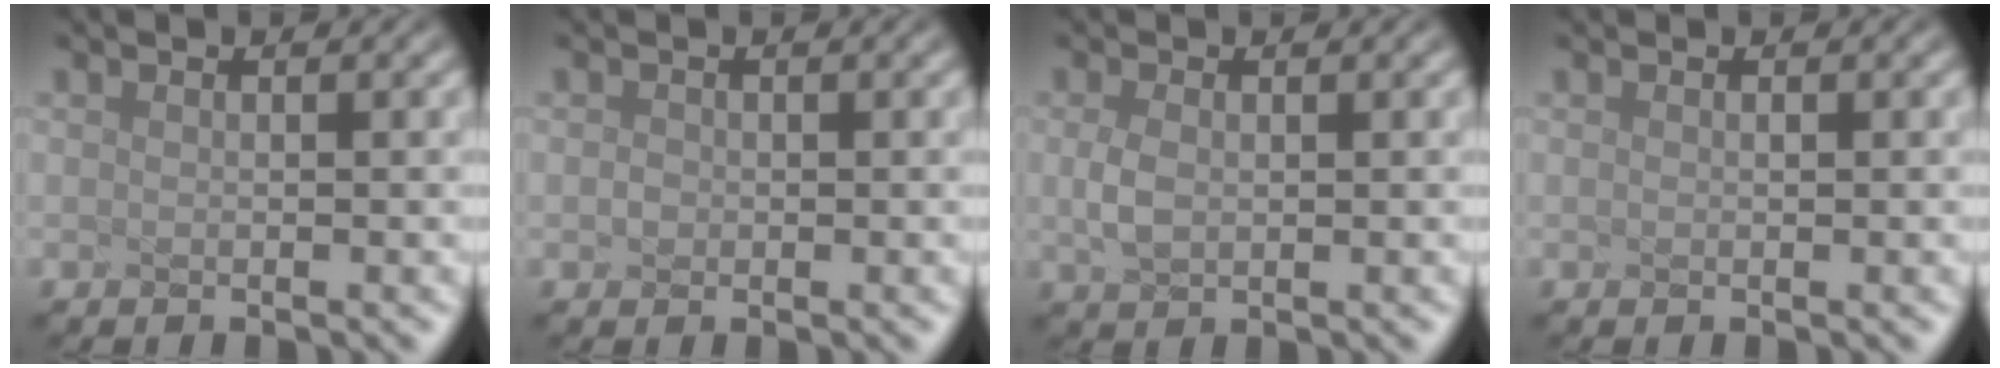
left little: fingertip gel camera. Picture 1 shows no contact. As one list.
[{"total": 1.8, "force": [-0.9, -1.0, -1.2], "torque": [-0.017, -0.004, 0.028]}, {"total": 1.0, "force": [-0.9, -0.6, -0.1], "torque": [-0.040, -0.006, 0.028]}, {"total": 0.0}]